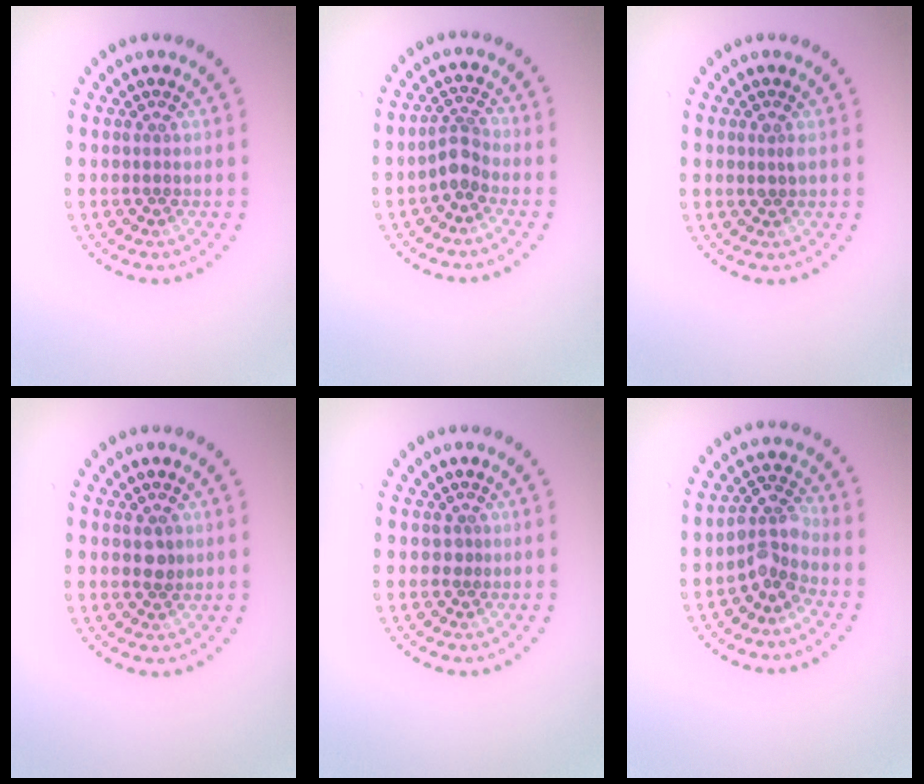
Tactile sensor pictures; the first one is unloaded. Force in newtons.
{"total": 2.1, "press": 1.6, "slide": 1.3}
{"total": 0.6, "press": 0.6, "slide": 0.2}
{"total": 1.6, "press": 1.5, "slide": 0.5}
{"total": 0.6, "press": 0.3, "slide": 0.5}
{"total": 3.1, "press": 2.7, "slide": 1.5}